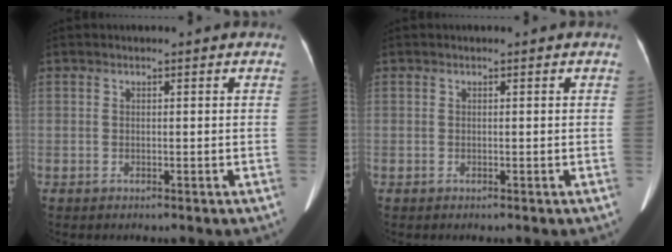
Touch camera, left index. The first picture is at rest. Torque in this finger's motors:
{"motor_torque": [-0.11, -0.04, 0.03, 0.01]}